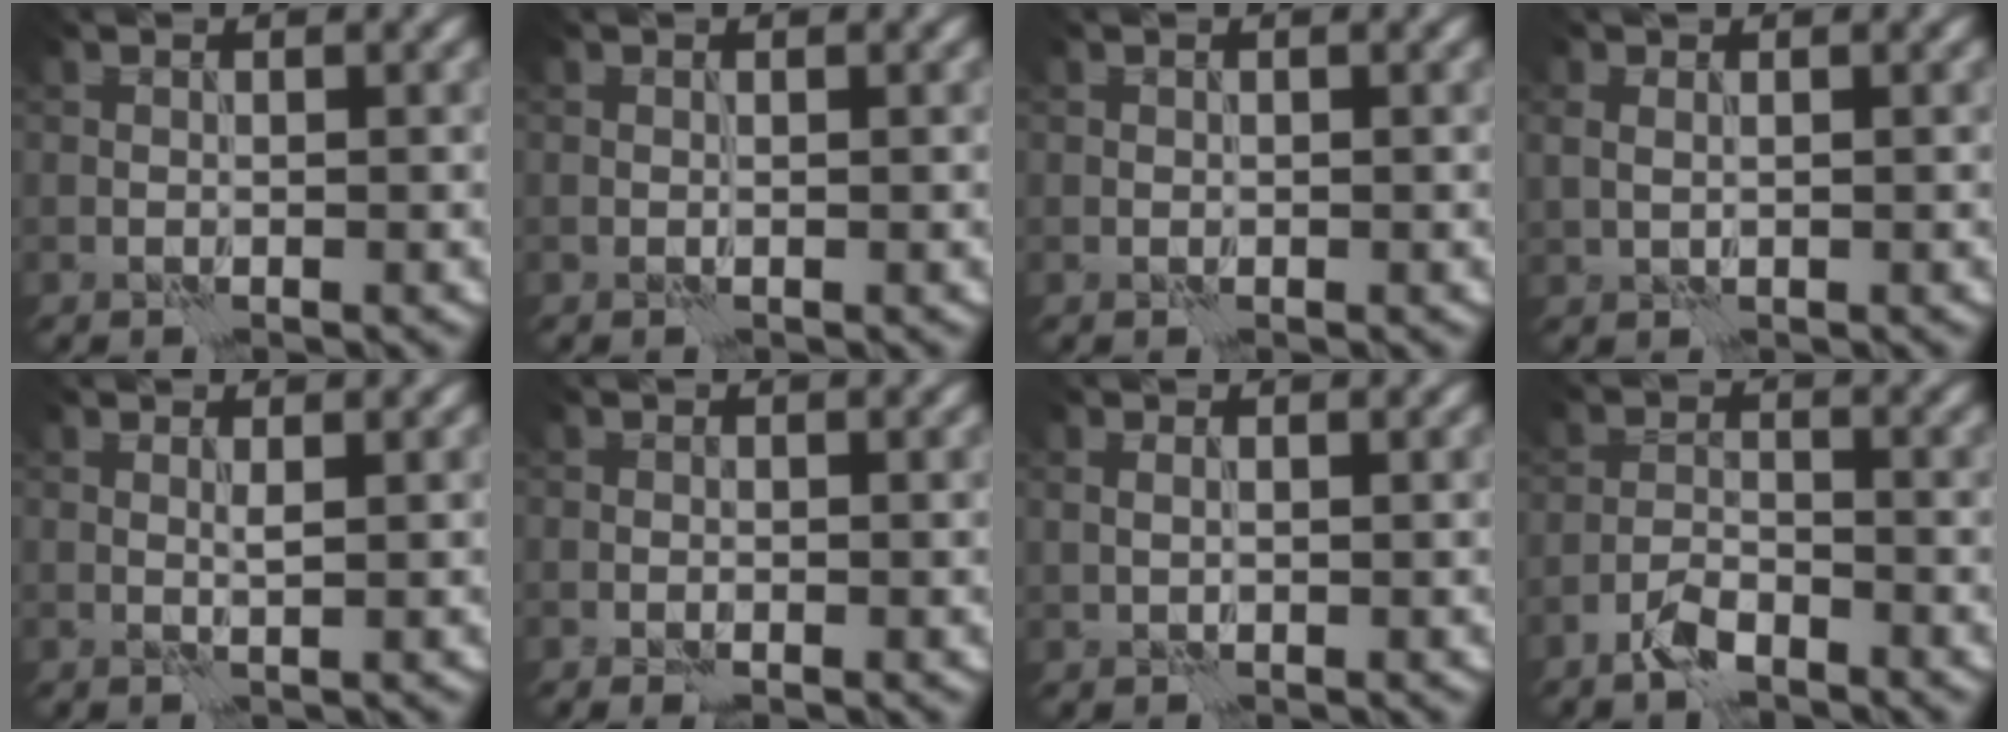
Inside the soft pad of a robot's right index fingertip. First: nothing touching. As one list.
[{"total": 0.0}, {"total": 0.0}, {"total": 1.4, "force": [0.6, 0.8, 1.0], "torque": [-0.023, 0.002, 0.015]}, {"total": 0.7, "force": [0.4, -0.1, 0.6], "torque": [-0.013, 0.000, 0.005]}, {"total": 1.0, "force": [-0.4, 0.5, 0.7], "torque": [-0.012, -0.001, -0.009]}, {"total": 0.9, "force": [0.4, 0.6, 0.6], "torque": [-0.014, 0.000, 0.011]}, {"total": 2.6, "force": [-2.0, 0.8, 1.4], "torque": [-0.028, 0.006, -0.046]}]